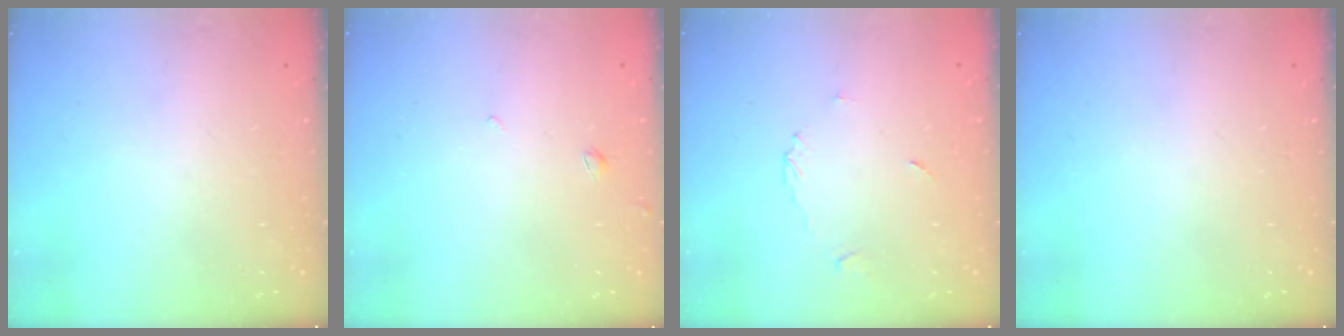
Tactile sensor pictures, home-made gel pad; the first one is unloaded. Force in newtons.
{"total": 2.1, "press": 2.1, "slide": 0.5}
{"total": 3.6, "press": 3.6, "slide": 0.4}
{"total": 0.0}